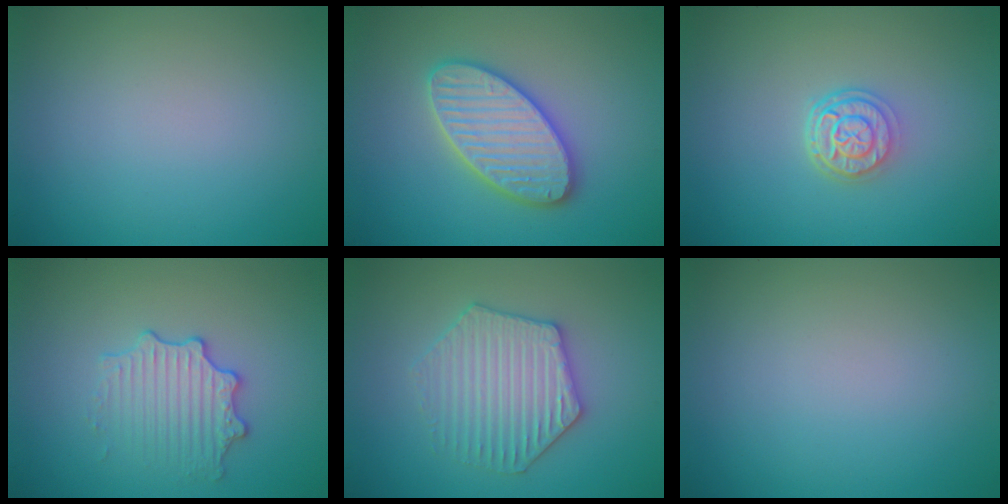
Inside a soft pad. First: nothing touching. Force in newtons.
{"total": 5.8, "press": 5.8, "slide": 0.6}
{"total": 3.1, "press": 2.4, "slide": 1.9}
{"total": 2.9, "press": 2.8, "slide": 0.7}
{"total": 4.1, "press": 4.1, "slide": 0.7}
{"total": 0.0}